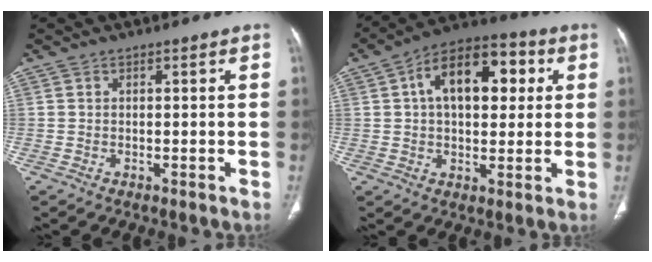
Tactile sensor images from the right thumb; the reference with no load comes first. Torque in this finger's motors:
{"motor_torque": [0.98, 4.03, 0.83, -0.62, 0.18]}